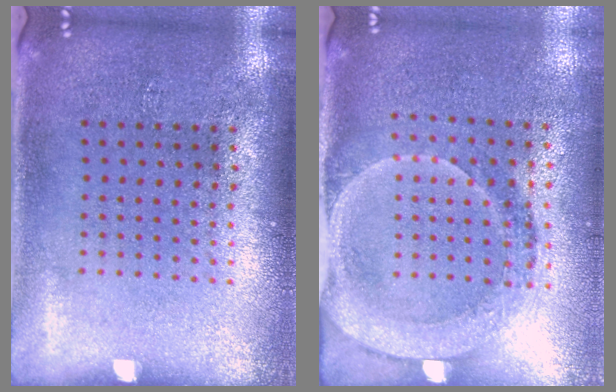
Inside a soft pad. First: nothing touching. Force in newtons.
{"total": 1.7, "press": 1.6, "slide": 0.7}